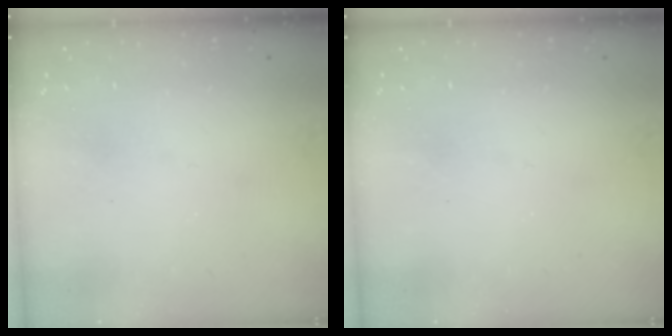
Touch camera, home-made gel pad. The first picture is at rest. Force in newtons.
{"total": 0.0}